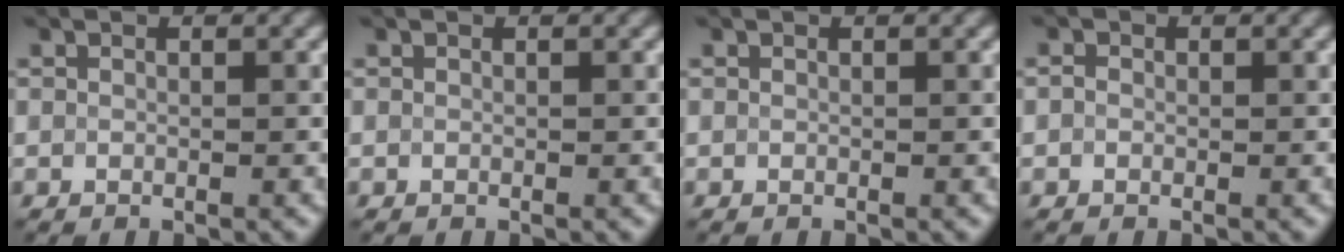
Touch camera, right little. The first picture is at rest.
{"total": 0.0}
{"total": 0.0}
{"total": 0.5, "force": [-0.1, 0.5, 0.1], "torque": [-0.001, -0.001, -0.006]}